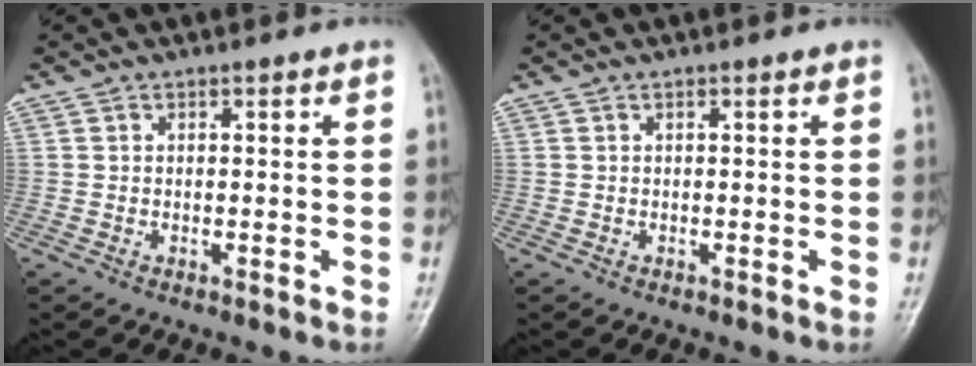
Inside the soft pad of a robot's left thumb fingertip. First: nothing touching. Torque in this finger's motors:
{"motor_torque": [0.00, 0.00, 0.00, 0.00, 0.00]}